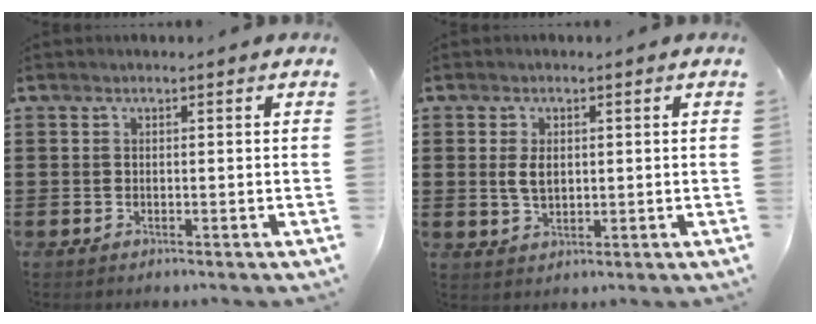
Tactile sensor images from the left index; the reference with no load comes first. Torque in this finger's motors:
{"motor_torque": [0.69, 0.56, 0.46, 0.04]}